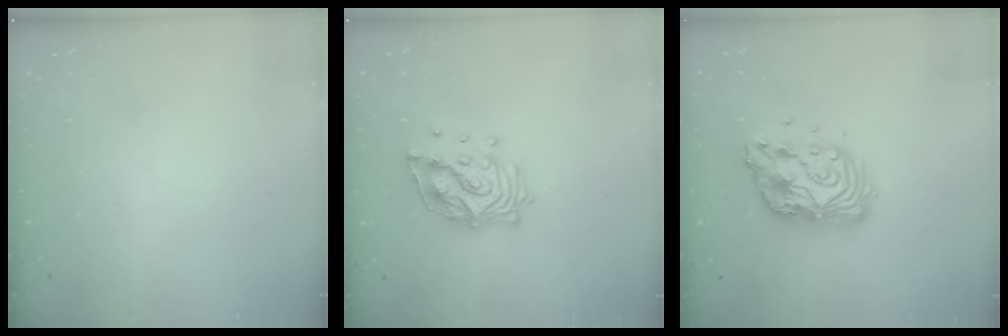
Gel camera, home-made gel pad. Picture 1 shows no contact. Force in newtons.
{"total": 14.2, "press": 14.1, "slide": 1.9}
{"total": 12.8, "press": 12.8, "slide": 1.0}